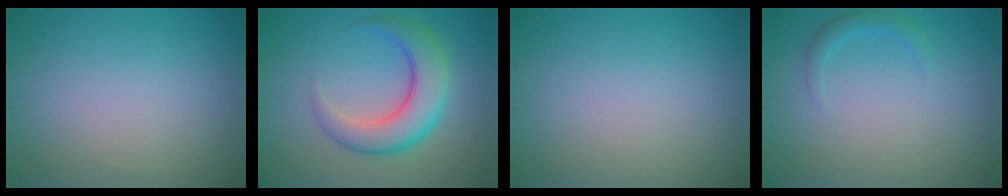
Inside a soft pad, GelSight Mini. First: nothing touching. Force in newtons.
{"total": 6.2, "press": 6.2, "slide": 0.3}
{"total": 0.0}
{"total": 1.3, "press": 1.3, "slide": 0.1}